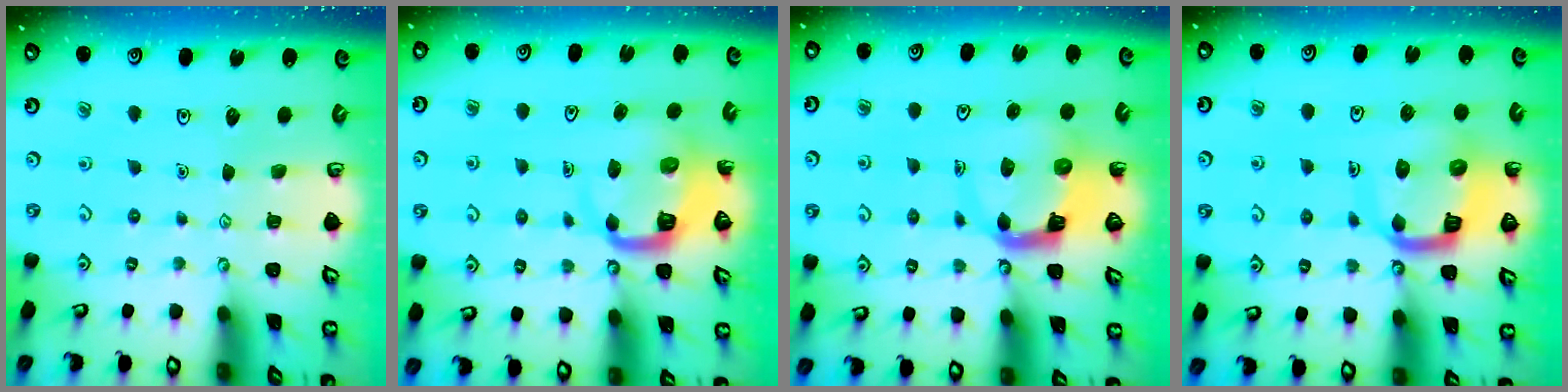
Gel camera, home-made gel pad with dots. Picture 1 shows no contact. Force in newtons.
{"total": 6.0, "press": 5.9, "slide": 0.8}
{"total": 7.9, "press": 7.9, "slide": 1.1}
{"total": 13.1, "press": 13.0, "slide": 1.5}